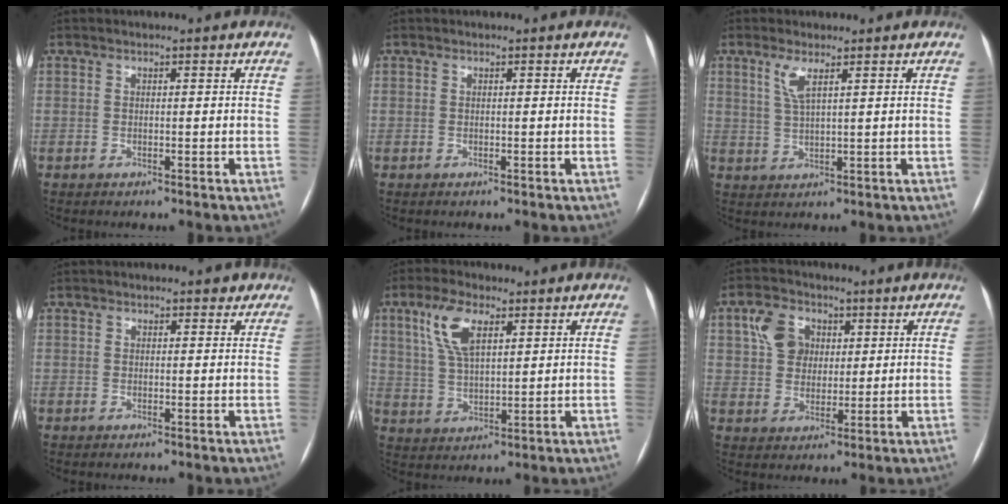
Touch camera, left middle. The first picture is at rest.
{"total": 0.0}
{"total": 3.4, "force": [1.8, 0.4, 2.8], "torque": [-0.063, 0.000, 0.040]}
{"total": 1.4, "force": [0.9, 1.1, 0.1], "torque": [0.009, 0.000, 0.005]}
{"total": 8.0, "force": [3.9, 3.0, 6.3], "torque": [-0.135, 0.016, 0.080]}
{"total": 6.6, "force": [2.3, 5.3, 3.1], "torque": [-0.067, 0.022, 0.045]}